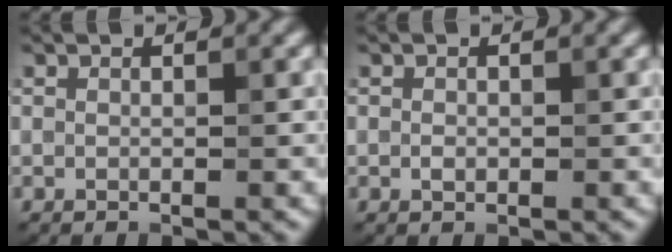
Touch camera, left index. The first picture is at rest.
{"total": 0.7, "force": [-0.1, 0.5, 0.4], "torque": [-0.006, -0.002, -0.002]}